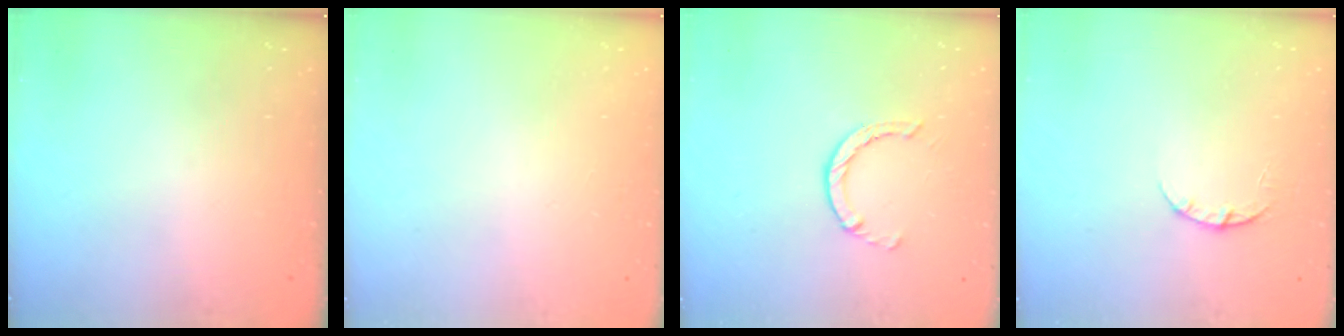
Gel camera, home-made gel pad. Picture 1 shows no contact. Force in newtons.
{"total": 2.5, "press": 2.5, "slide": 0.2}
{"total": 2.4, "press": 2.4, "slide": 0.4}
{"total": 2.3, "press": 2.3, "slide": 0.3}